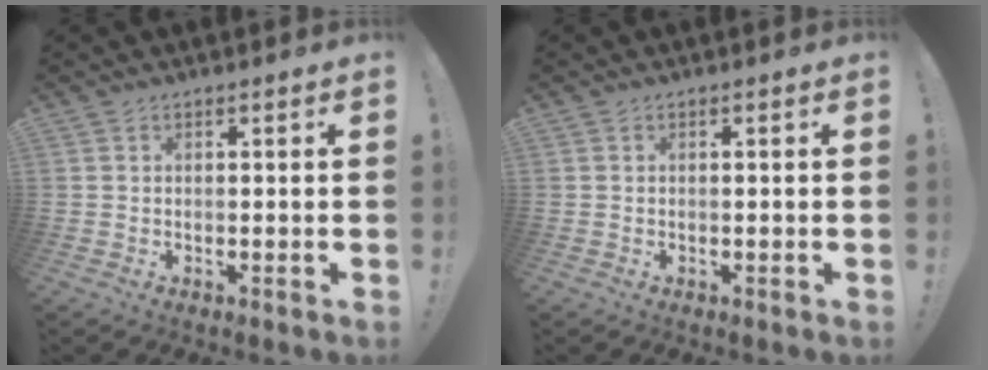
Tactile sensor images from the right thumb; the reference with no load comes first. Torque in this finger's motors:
{"motor_torque": [-0.14, 0.08, -0.01, 0.03, 0.00]}